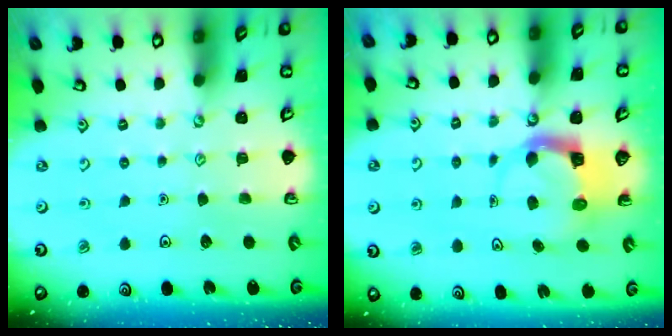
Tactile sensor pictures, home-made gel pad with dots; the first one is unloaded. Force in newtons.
{"total": 3.9, "press": 3.9, "slide": 0.3}